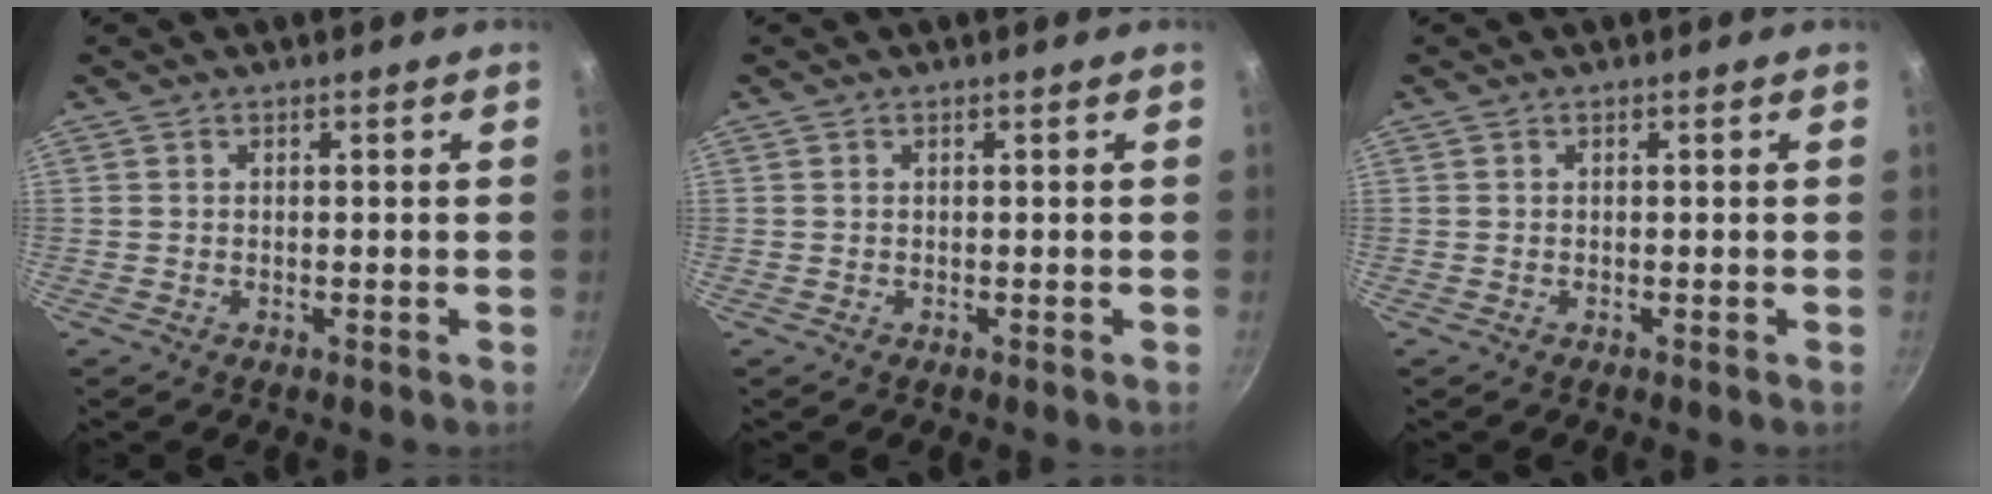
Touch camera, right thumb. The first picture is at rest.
{"total": 0.0}
{"total": 0.0}